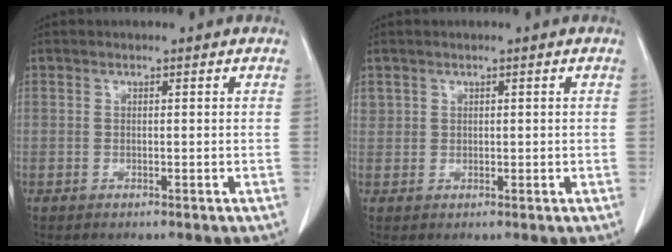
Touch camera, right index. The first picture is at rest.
{"total": 1.5, "force": [0.7, 1.2, 0.3], "torque": [0.003, 0.005, 0.012]}